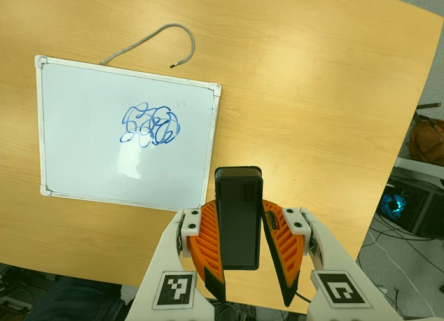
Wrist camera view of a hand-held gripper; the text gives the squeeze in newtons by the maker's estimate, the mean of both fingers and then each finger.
{"total": 6.2, "left": 5.6, "right": 6.9}